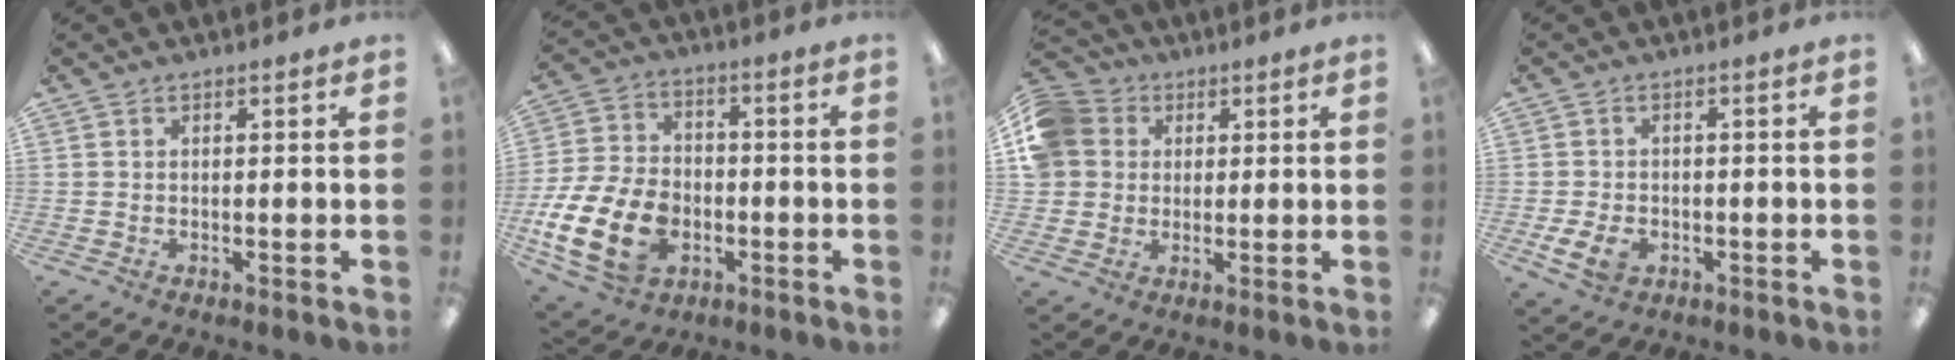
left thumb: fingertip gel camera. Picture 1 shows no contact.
{"total": 17.7, "force": [-6.0, 12.3, 11.3], "torque": [-0.236, 0.035, -0.101]}
{"total": 8.6, "force": [2.0, 7.9, 2.9], "torque": [-0.079, 0.010, 0.043]}
{"total": 5.7, "force": [-2.0, 3.6, 4.0], "torque": [-0.087, 0.005, -0.038]}